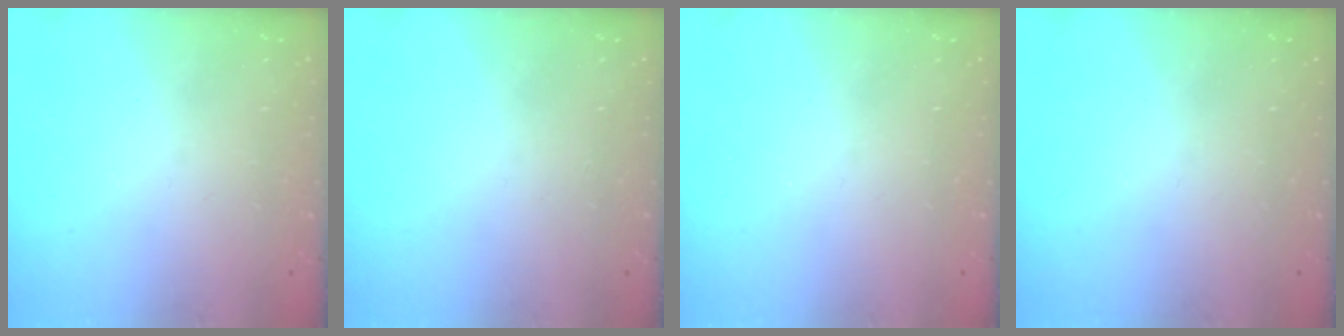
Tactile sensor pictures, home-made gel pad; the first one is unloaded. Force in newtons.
{"total": 0.0}
{"total": 0.0}
{"total": 0.0}